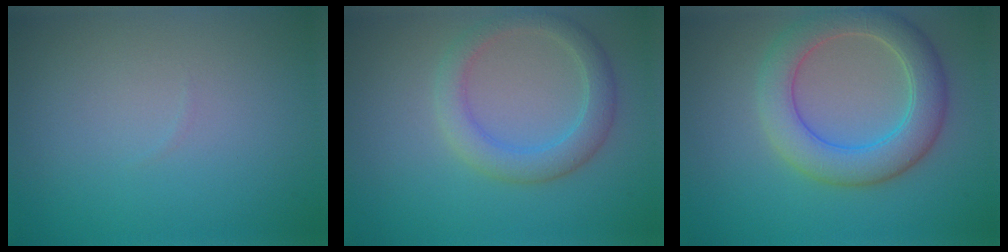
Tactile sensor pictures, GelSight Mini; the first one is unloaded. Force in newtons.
{"total": 3.4, "press": 3.4, "slide": 0.4}
{"total": 5.7, "press": 5.7, "slide": 0.5}